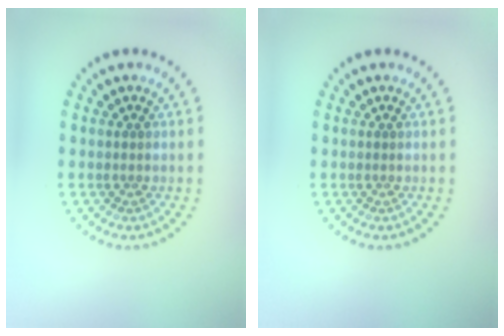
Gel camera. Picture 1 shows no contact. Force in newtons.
{"total": 0.0}